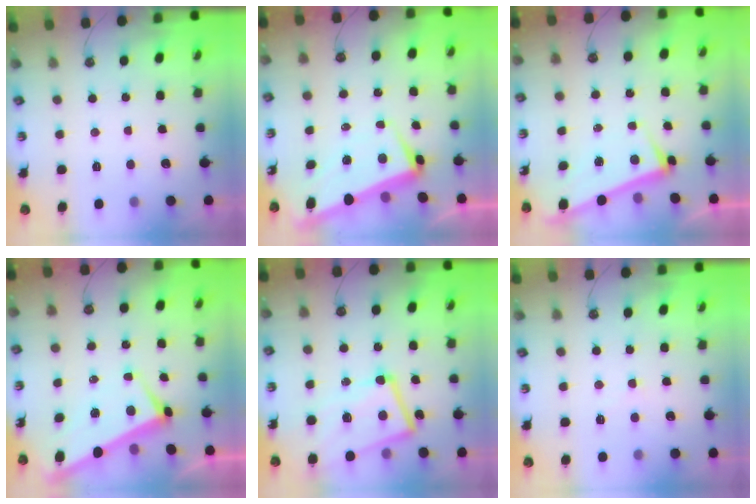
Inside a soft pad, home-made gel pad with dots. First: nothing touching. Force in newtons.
{"total": 1.4, "press": 0.6, "slide": 1.3}
{"total": 3.3, "press": 3.2, "slide": 0.8}
{"total": 2.5, "press": 2.4, "slide": 0.9}
{"total": 10.6, "press": 10.4, "slide": 1.9}
{"total": 1.4, "press": 1.3, "slide": 0.4}